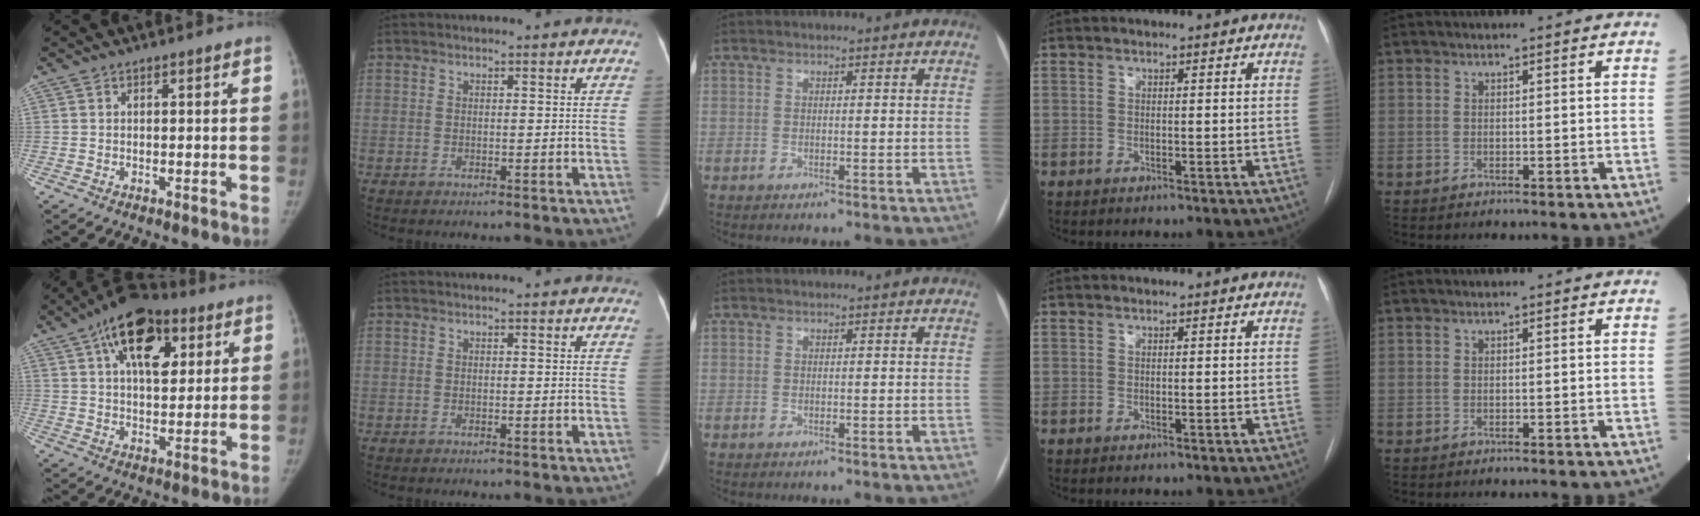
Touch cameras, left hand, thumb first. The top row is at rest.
{"thumb": {"total": 16.5, "force": [7.3, 9.0, 11.7], "torque": [-0.150, -0.011, 0.111]}, "index": {"total": 1.3, "force": [1.2, 0.3, 0.4], "torque": [-0.014, 0.006, 0.006]}}